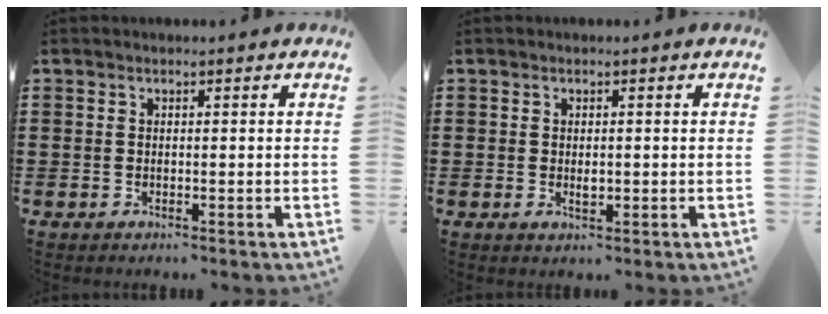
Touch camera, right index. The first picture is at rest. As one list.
[{"total": 1.3, "force": [0.0, 0.7, 1.1], "torque": [-0.021, 0.003, 0.000]}]